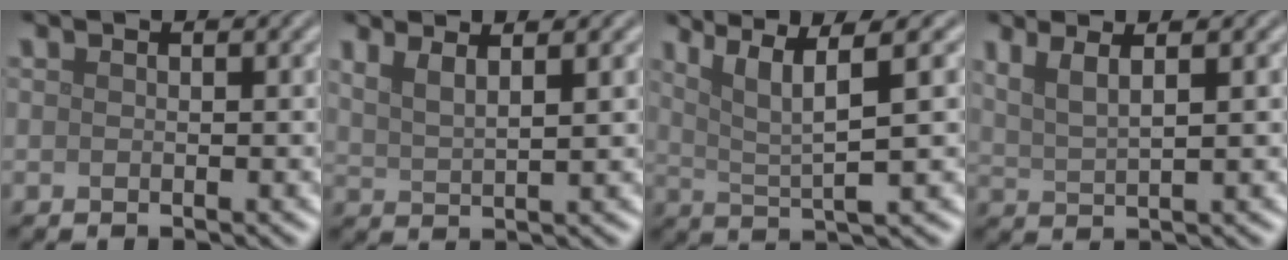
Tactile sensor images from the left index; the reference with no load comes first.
{"total": 2.6, "force": [1.6, 0.7, 1.9], "torque": [-0.024, 0.003, 0.026]}
{"total": 5.8, "force": [3.0, 0.9, 5.0], "torque": [-0.087, 0.010, 0.059]}
{"total": 2.7, "force": [1.4, 0.7, 2.1], "torque": [-0.037, 0.006, 0.024]}